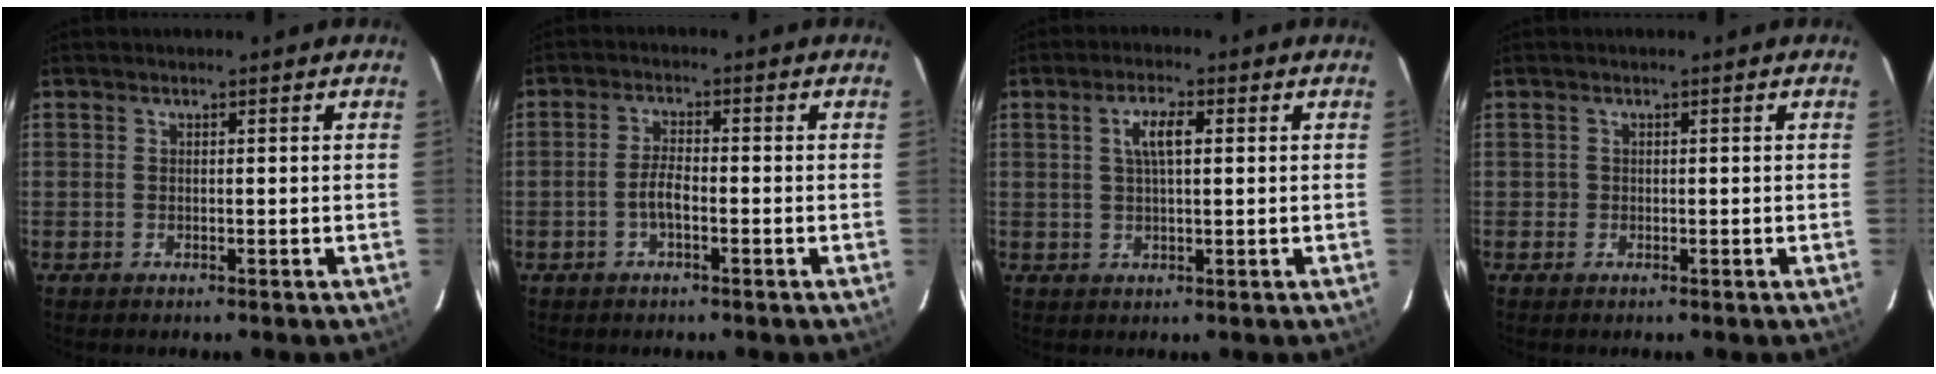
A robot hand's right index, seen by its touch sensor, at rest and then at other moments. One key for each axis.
{"total": 3.3, "fx": -1.3, "fy": 0.9, "fz": 2.8, "tx": -0.061, "ty": 0.005, "tz": -0.025}
{"total": 4.7, "fx": 1.1, "fy": 1.1, "fz": 4.4, "tx": -0.084, "ty": 0.008, "tz": 0.022}
{"total": 0.7, "fx": -0.1, "fy": 0.7, "fz": 0.0, "tx": 0.003, "ty": 0.000, "tz": -0.002}